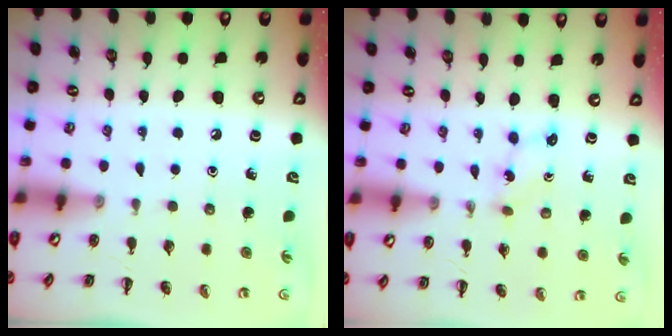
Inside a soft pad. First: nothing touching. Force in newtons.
{"total": 1.7, "press": 1.6, "slide": 0.6}